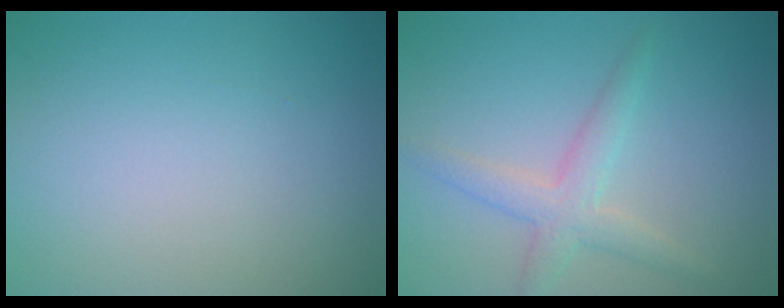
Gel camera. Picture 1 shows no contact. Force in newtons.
{"total": 2.8, "press": 2.8, "slide": 0.1}